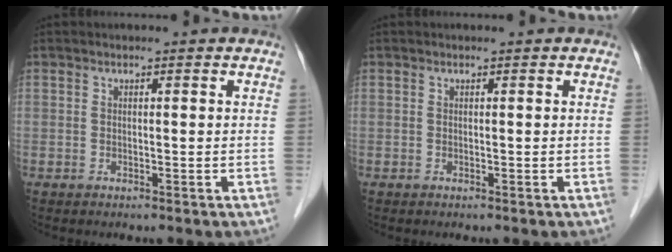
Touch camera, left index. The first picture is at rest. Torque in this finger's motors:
{"motor_torque": [0.01, 0.01, 0.00, -0.01]}